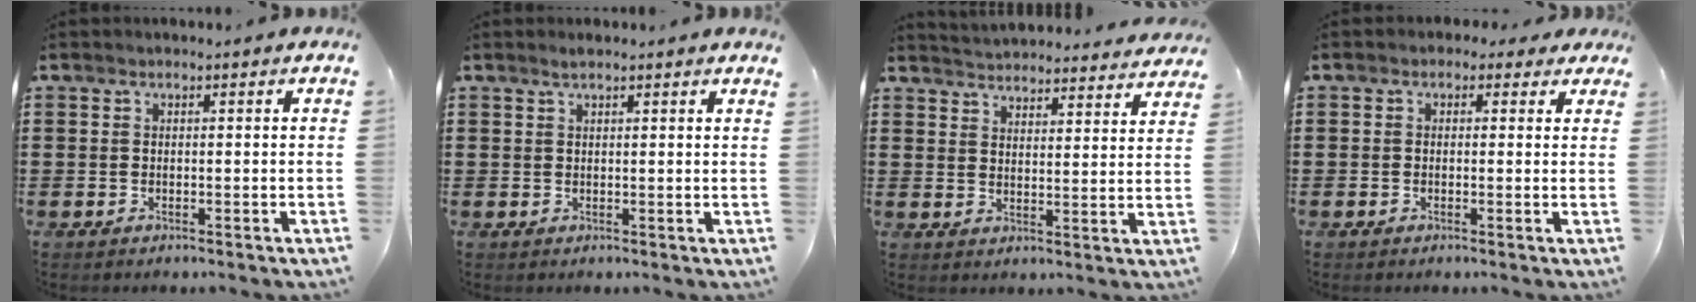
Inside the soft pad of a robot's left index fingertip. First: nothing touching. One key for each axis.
{"total": 1.5, "fx": 1.3, "fy": -0.2, "fz": 0.7, "tx": -0.015, "ty": 0.000, "tz": 0.025}
{"total": 4.2, "fx": 4.2, "fy": -0.3, "fz": 0.0, "tx": -0.018, "ty": -0.027, "tz": 0.073}
{"total": 1.3, "fx": 0.0, "fy": 1.2, "fz": 0.6, "tx": -0.015, "ty": 0.006, "tz": -0.002}